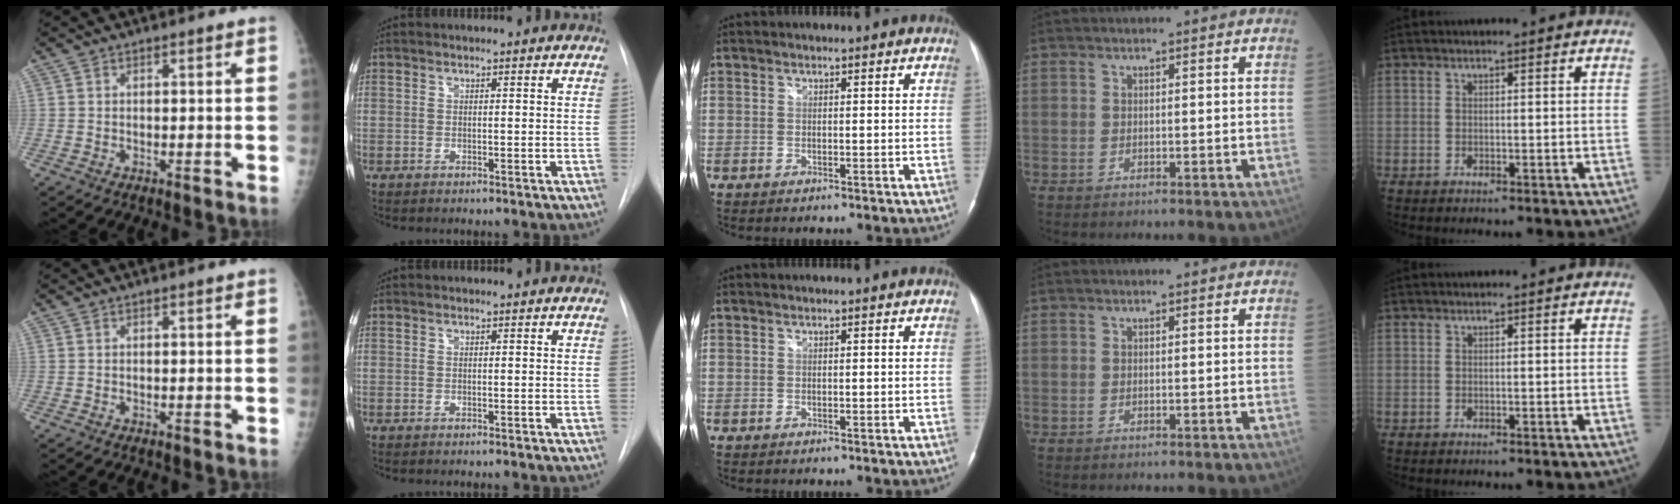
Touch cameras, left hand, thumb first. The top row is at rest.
{}